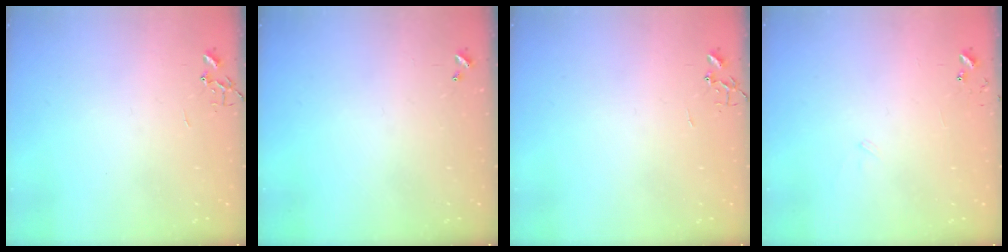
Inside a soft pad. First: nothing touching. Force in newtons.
{"total": 0.0}
{"total": 0.0}
{"total": 5.8, "press": 5.8, "slide": 0.5}